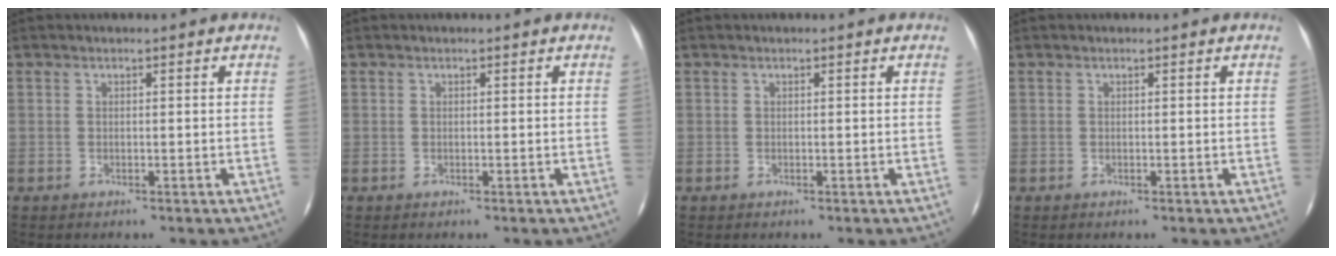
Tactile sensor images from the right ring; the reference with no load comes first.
{"total": 0.0}
{"total": 0.0}
{"total": 0.0}